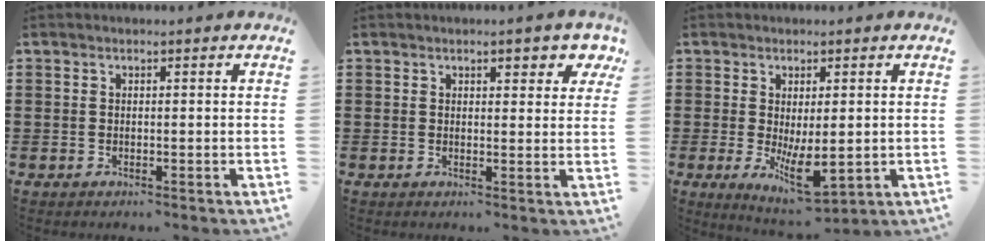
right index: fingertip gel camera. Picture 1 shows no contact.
{"total": 2.8, "force": [1.9, 1.1, 1.7], "torque": [-0.014, -0.001, 0.028]}
{"total": 6.4, "force": [-1.1, 2.5, 5.7], "torque": [-0.097, -0.012, -0.018]}